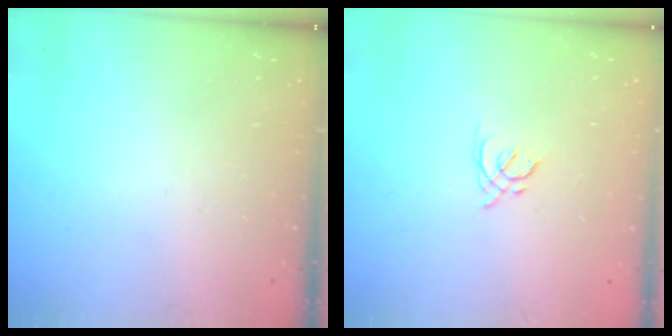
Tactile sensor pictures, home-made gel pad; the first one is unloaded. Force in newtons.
{"total": 2.7, "press": 2.7, "slide": 0.3}